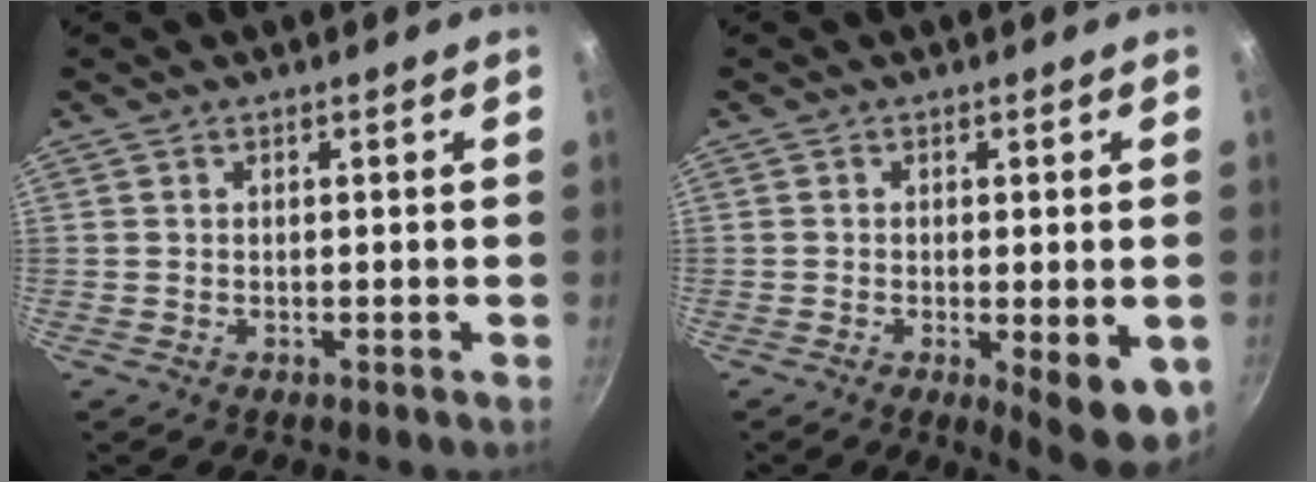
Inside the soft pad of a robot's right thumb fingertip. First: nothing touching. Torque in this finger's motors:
{"motor_torque": [-0.26, 0.44, 0.09, 0.02, 0.20]}